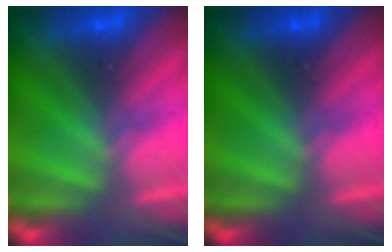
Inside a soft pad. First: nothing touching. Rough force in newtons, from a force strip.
{"total": 0.0}